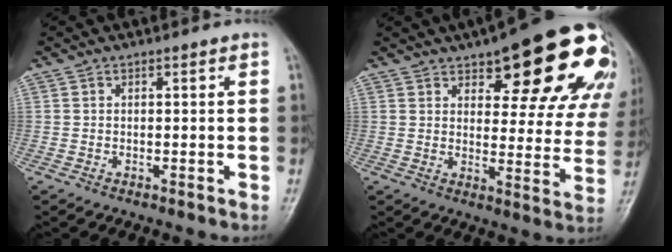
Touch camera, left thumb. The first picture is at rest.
{"total": 23.4, "force": [13.8, 8.6, 16.9], "torque": [-0.177, -0.045, 0.168]}